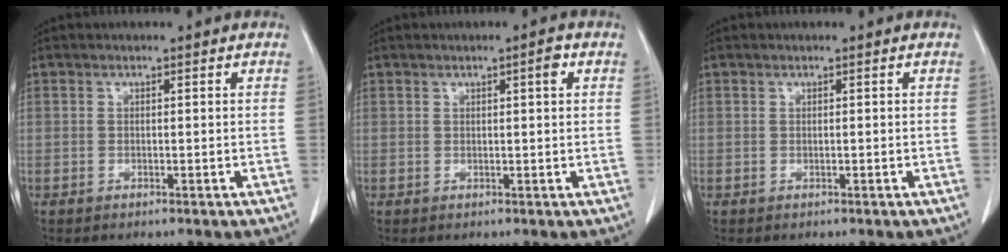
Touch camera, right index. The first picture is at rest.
{"total": 1.6, "force": [0.7, 0.2, 1.5], "torque": [-0.020, 0.002, 0.008]}
{"total": 0.0}